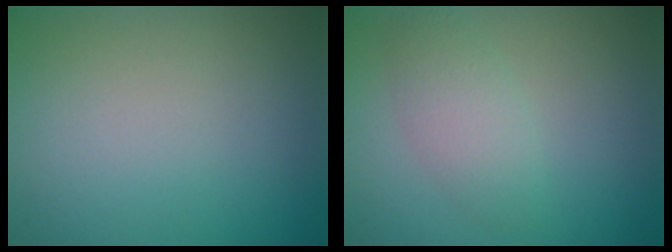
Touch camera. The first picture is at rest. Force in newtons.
{"total": 2.6, "press": 2.6, "slide": 0.1}